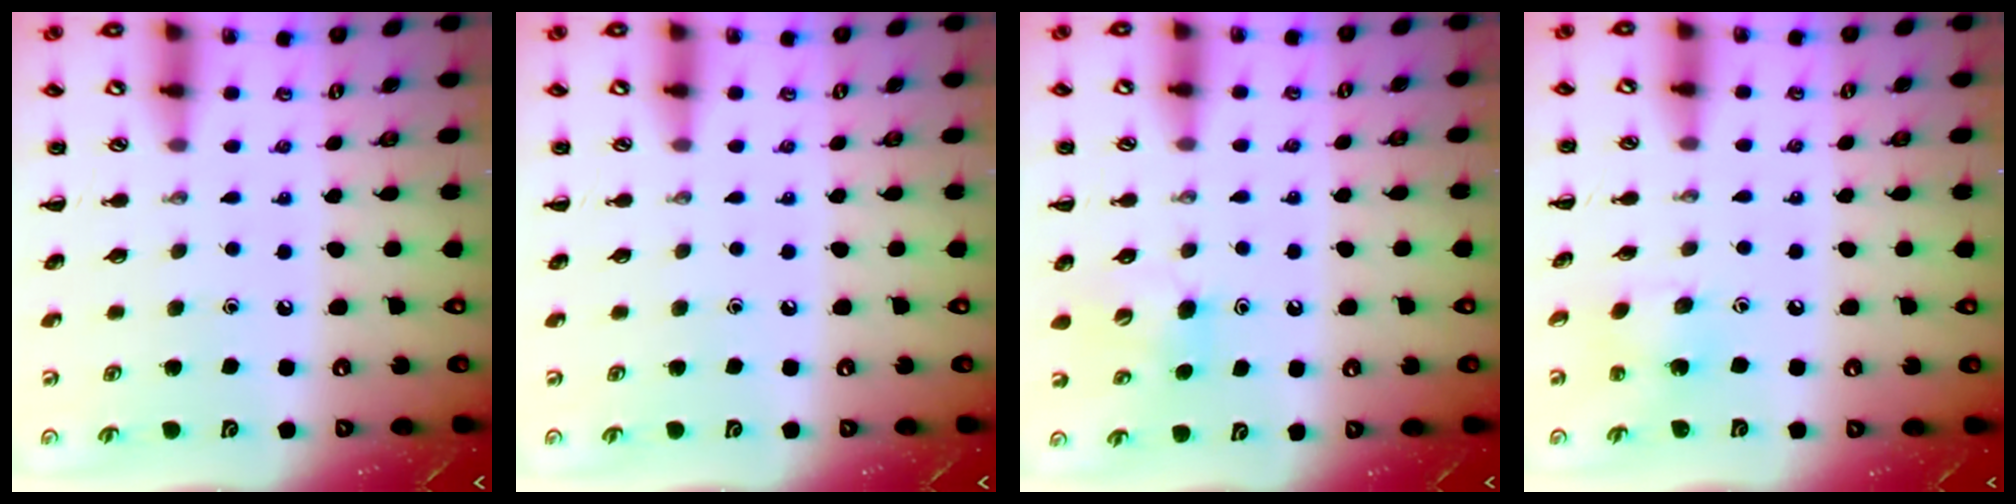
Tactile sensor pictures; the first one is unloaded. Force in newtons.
{"total": 0.0}
{"total": 4.7, "press": 4.6, "slide": 1.1}
{"total": 2.9, "press": 2.8, "slide": 0.5}